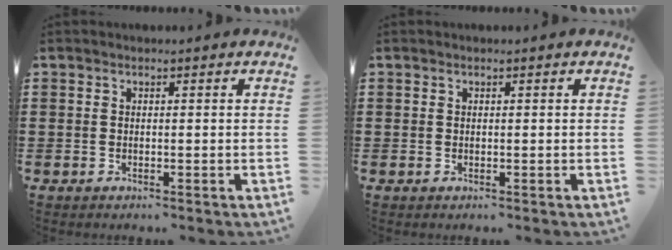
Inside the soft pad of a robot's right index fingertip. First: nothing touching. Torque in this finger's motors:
{"motor_torque": [0.07, -0.03, 0.00, -0.01]}